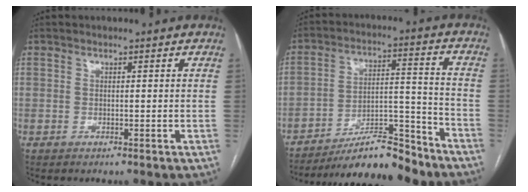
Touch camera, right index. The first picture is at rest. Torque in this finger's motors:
{"motor_torque": [0.19, -0.39, 0.24, 0.03]}